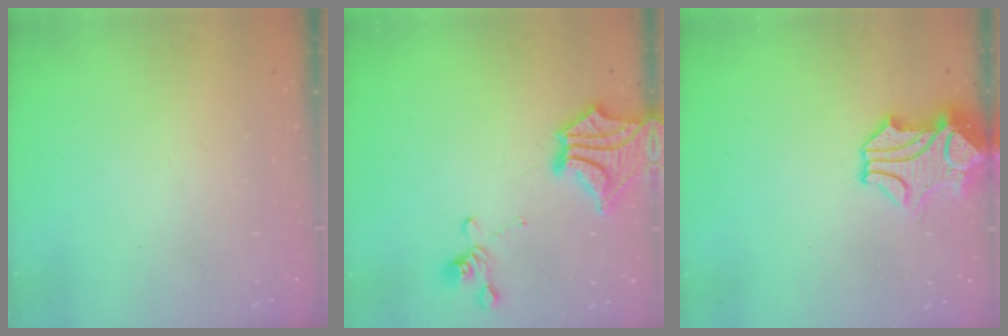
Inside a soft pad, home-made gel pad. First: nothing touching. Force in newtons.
{"total": 4.6, "press": 3.6, "slide": 2.9}
{"total": 1.7, "press": 1.1, "slide": 1.3}